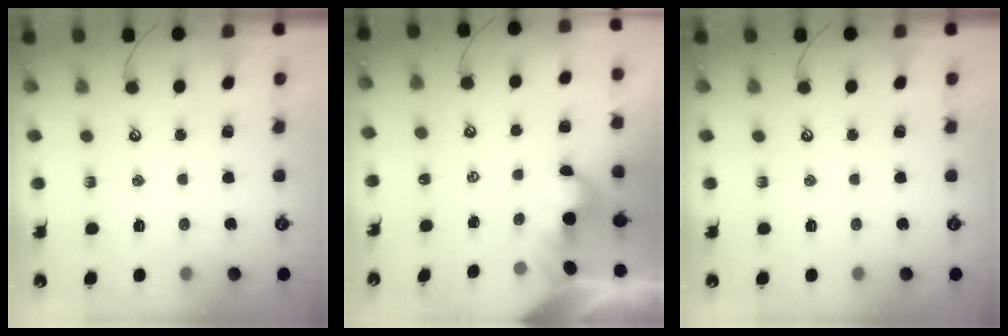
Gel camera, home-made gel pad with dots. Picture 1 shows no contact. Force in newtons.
{"total": 2.1, "press": 2.1, "slide": 0.2}
{"total": 0.0}